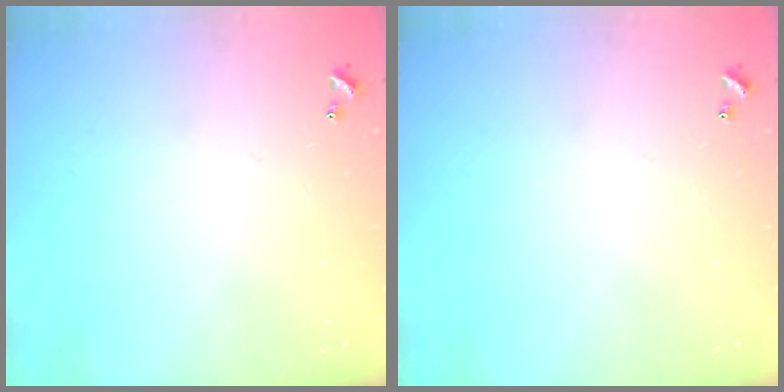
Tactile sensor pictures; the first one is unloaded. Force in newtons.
{"total": 0.0}